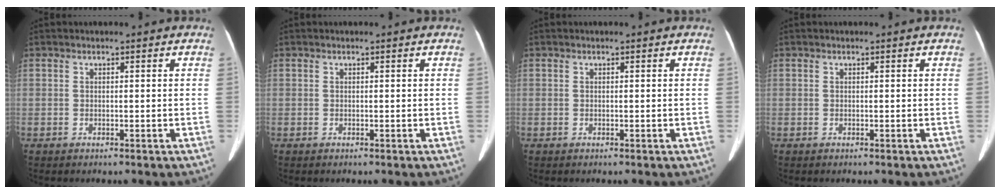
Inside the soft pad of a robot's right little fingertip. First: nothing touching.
{"total": 0.0}
{"total": 0.0}
{"total": 0.0}